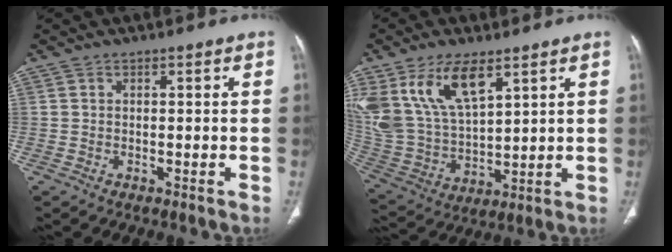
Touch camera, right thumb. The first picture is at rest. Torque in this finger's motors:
{"motor_torque": [1.08, 3.45, 1.72, 1.05, 0.24]}